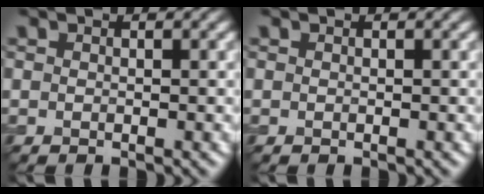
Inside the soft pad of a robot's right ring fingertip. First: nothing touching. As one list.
[{"total": 0.0}]